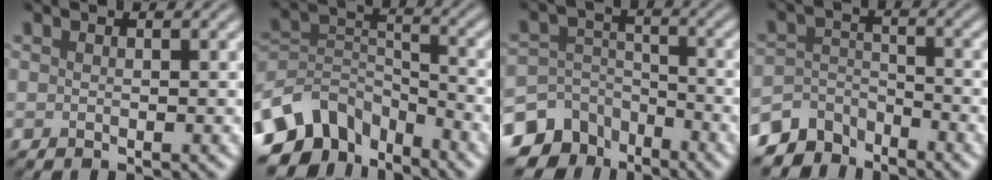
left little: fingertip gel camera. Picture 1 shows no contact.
{"total": 8.9, "force": [-6.1, 5.3, 3.7], "torque": [-0.061, -0.006, -0.128]}
{"total": 9.1, "force": [-6.6, 5.9, 2.3], "torque": [-0.036, -0.008, -0.114]}
{"total": 5.0, "force": [-4.4, 2.2, 0.5], "torque": [-0.004, -0.007, -0.087]}